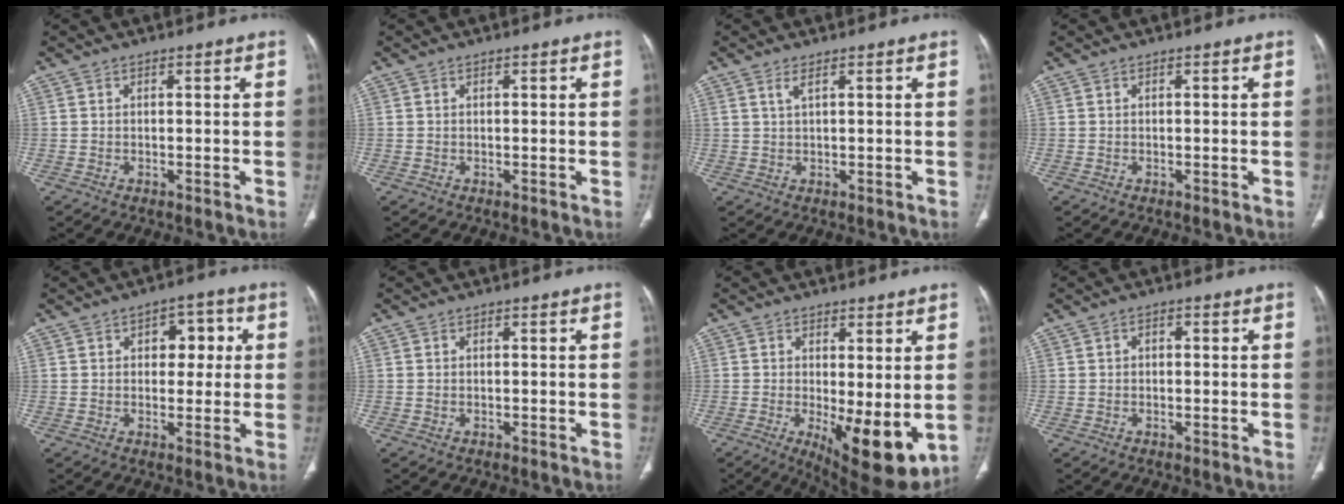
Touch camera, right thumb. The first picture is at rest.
{"total": 0.0}
{"total": 1.7, "force": [1.0, 0.3, 1.3], "torque": [-0.034, -0.001, 0.027]}
{"total": 0.0}
{"total": 6.6, "force": [1.6, 4.1, 4.9], "torque": [-0.027, 0.007, 0.016]}
{"total": 0.0}
{"total": 11.8, "force": [-1.9, 4.1, 10.9], "torque": [-0.155, -0.029, -0.014]}
{"total": 1.3, "force": [0.1, 1.0, 0.9], "torque": [-0.008, 0.006, -0.001]}